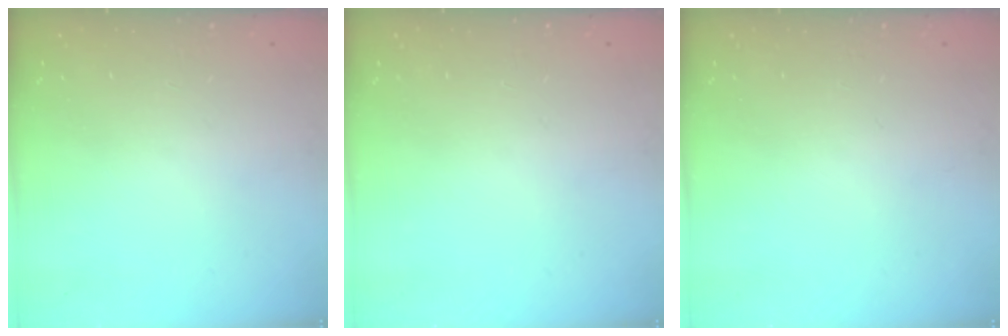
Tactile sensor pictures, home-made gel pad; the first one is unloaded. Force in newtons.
{"total": 0.0}
{"total": 0.0}